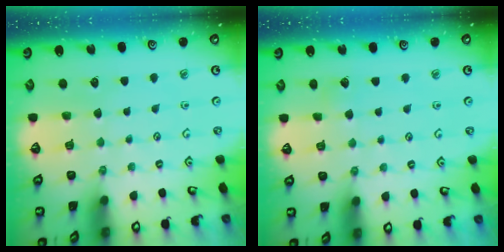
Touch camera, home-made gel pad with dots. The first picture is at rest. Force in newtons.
{"total": 2.9, "press": 2.9, "slide": 0.4}